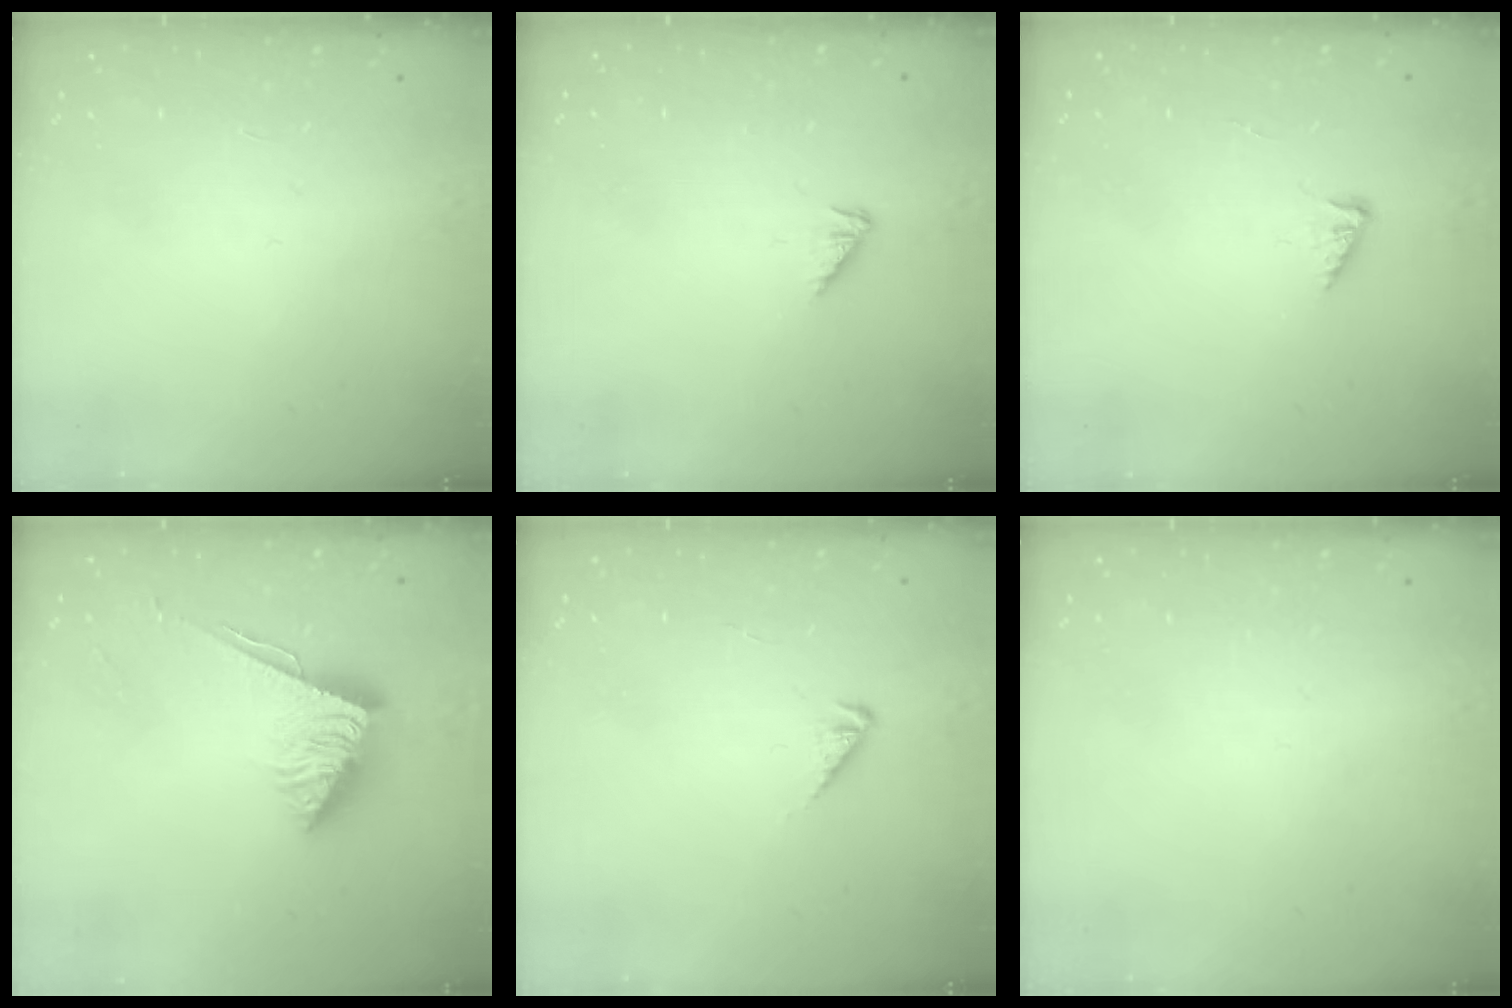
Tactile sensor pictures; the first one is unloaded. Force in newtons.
{"total": 2.6, "press": 2.5, "slide": 0.6}
{"total": 2.7, "press": 2.7, "slide": 0.4}
{"total": 6.2, "press": 6.2, "slide": 0.4}
{"total": 2.4, "press": 2.3, "slide": 0.5}
{"total": 0.0}